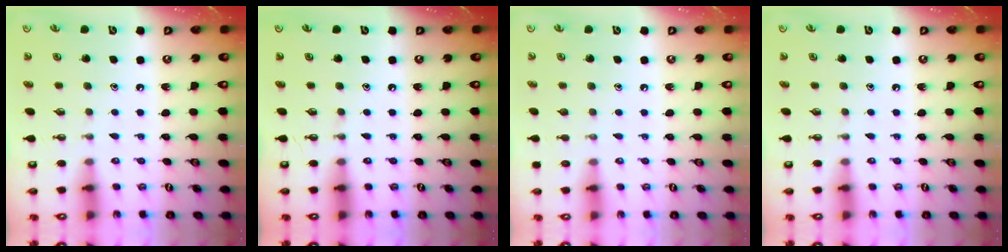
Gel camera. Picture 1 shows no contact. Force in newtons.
{"total": 0.0}
{"total": 0.0}
{"total": 0.0}